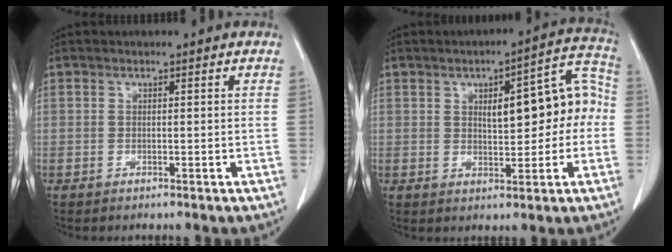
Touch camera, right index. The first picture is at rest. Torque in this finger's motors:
{"motor_torque": [0.50, 0.24, 0.19, 0.08]}